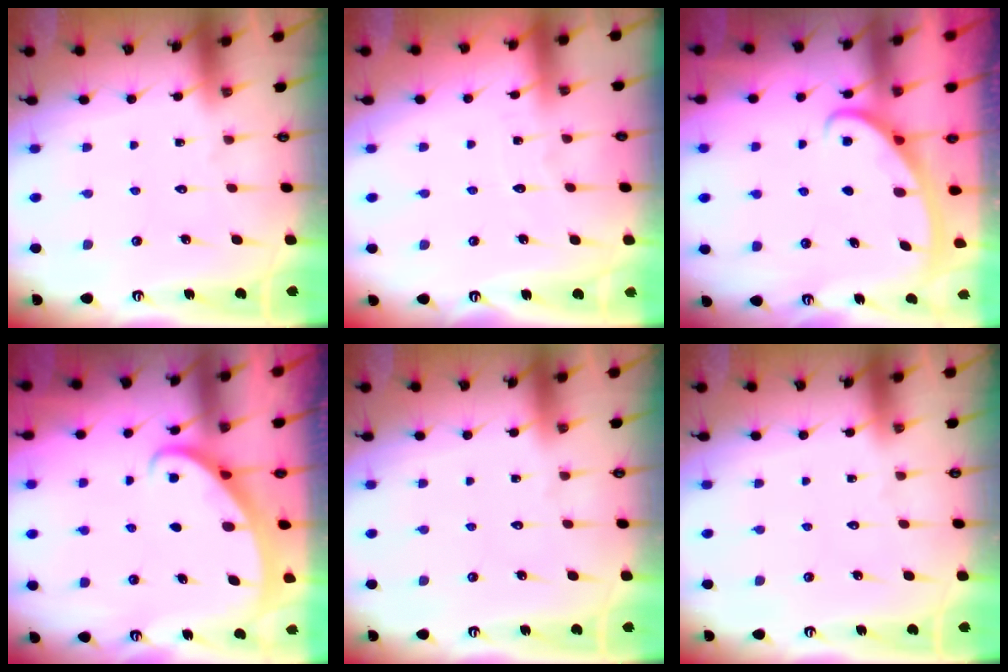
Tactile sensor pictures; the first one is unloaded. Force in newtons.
{"total": 2.6, "press": 2.6, "slide": 0.2}
{"total": 2.8, "press": 2.8, "slide": 0.4}
{"total": 2.3, "press": 2.3, "slide": 0.2}
{"total": 0.0}
{"total": 0.0}